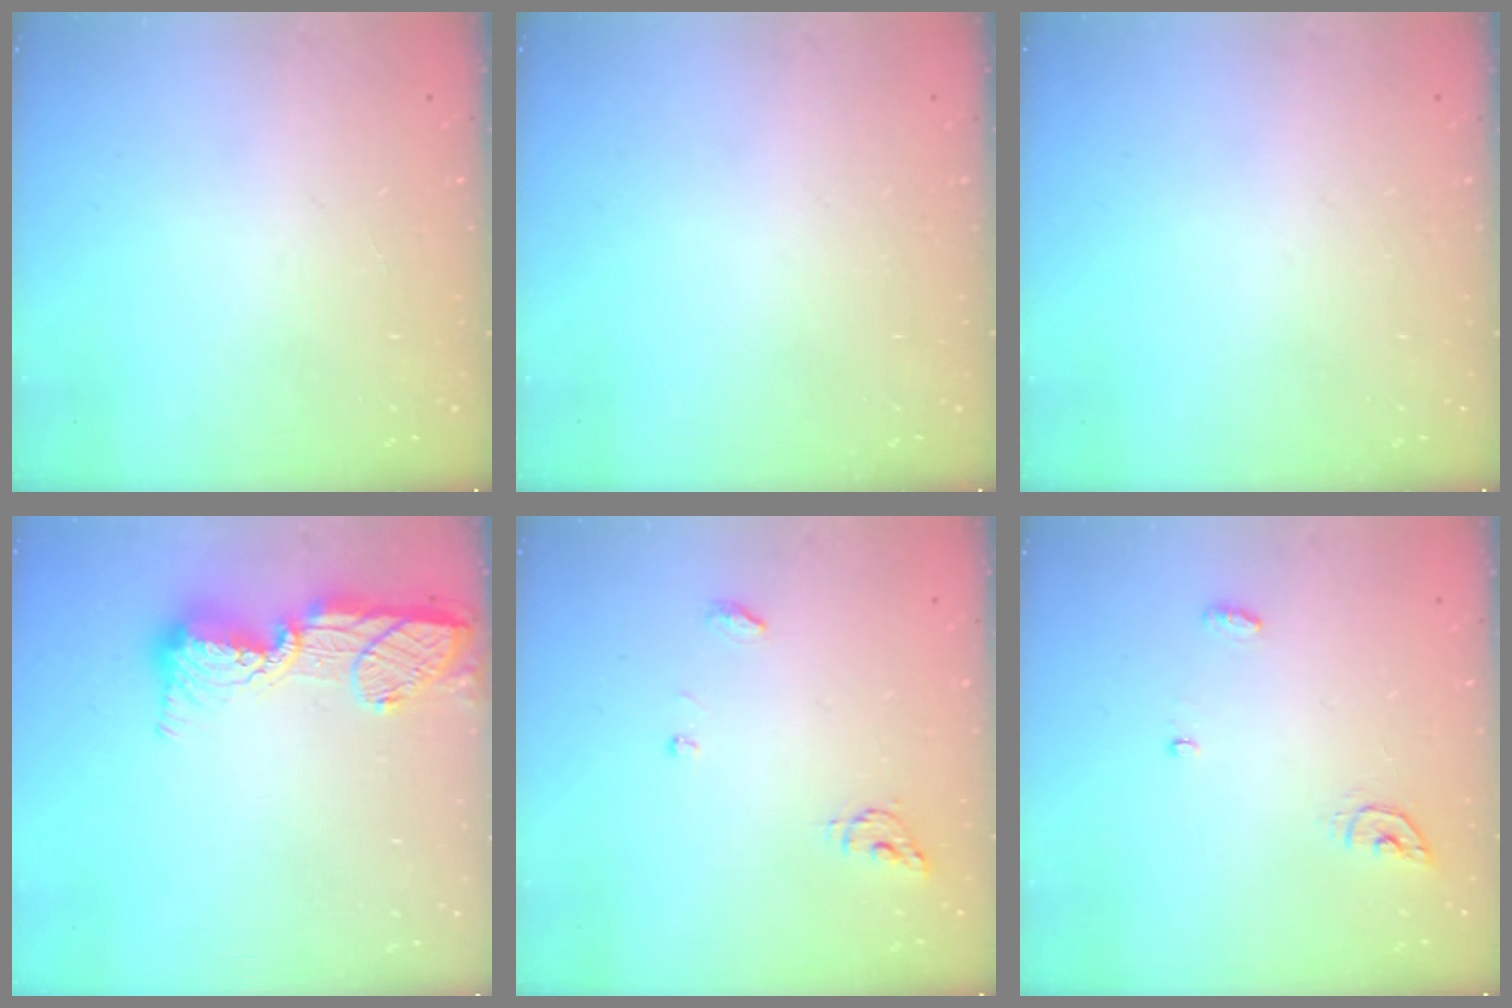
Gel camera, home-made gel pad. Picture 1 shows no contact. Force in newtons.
{"total": 0.0}
{"total": 0.0}
{"total": 16.3, "press": 16.3, "slide": 1.3}
{"total": 5.2, "press": 5.2, "slide": 0.0}
{"total": 4.8, "press": 4.8, "slide": 0.4}